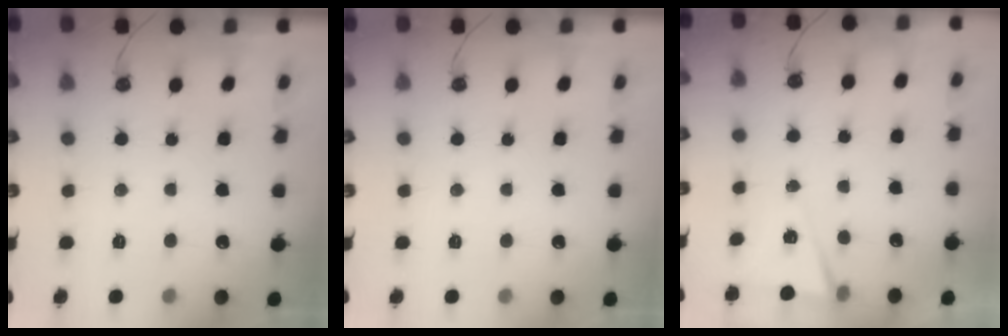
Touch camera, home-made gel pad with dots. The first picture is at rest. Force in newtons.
{"total": 0.0}
{"total": 5.0, "press": 2.5, "slide": 4.4}